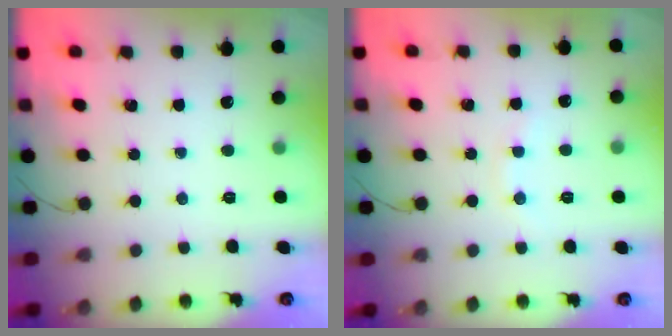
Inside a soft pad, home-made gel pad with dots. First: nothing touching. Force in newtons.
{"total": 3.1, "press": 3.0, "slide": 0.8}